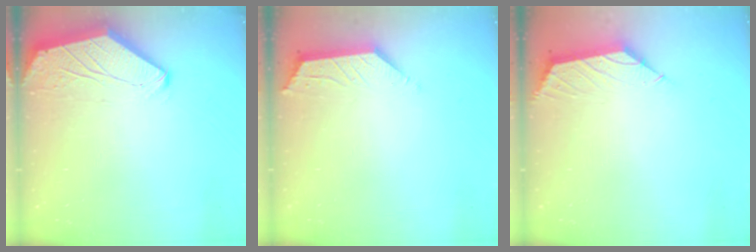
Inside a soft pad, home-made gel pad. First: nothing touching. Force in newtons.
{"total": 2.9, "press": 2.9, "slide": 0.5}
{"total": 2.6, "press": 2.5, "slide": 0.7}